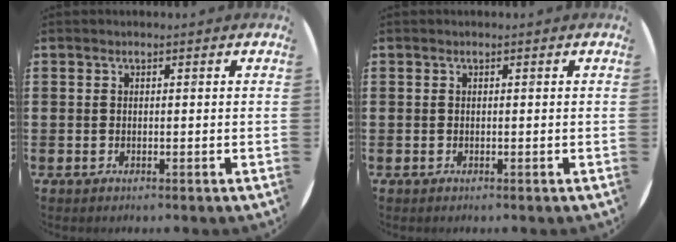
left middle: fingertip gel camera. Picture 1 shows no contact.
{"total": 0.0}